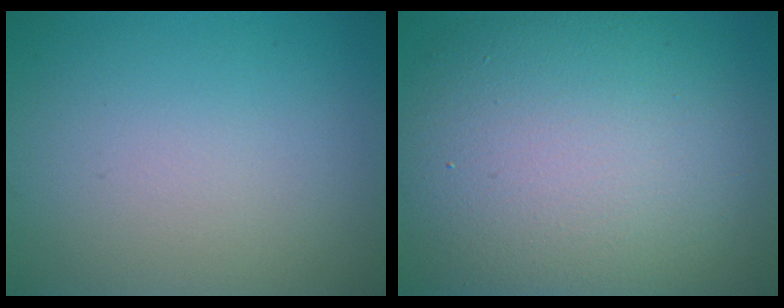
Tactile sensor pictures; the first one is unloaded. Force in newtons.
{"total": 13.7, "press": 13.7, "slide": 0.7}